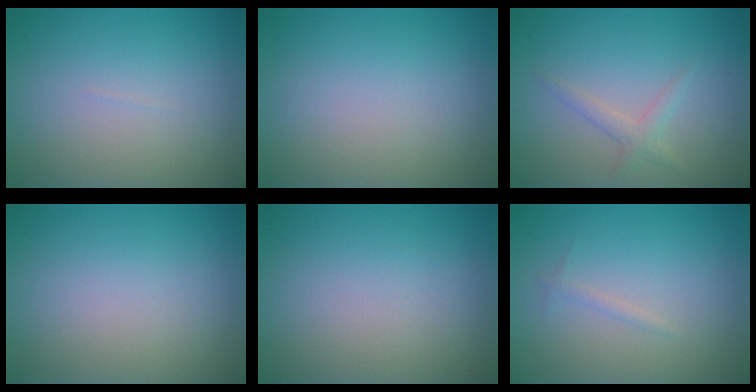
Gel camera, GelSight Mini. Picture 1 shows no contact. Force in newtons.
{"total": 0.0}
{"total": 1.5, "press": 1.5, "slide": 0.1}
{"total": 0.0}
{"total": 0.0}
{"total": 0.6, "press": 0.6, "slide": 0.1}